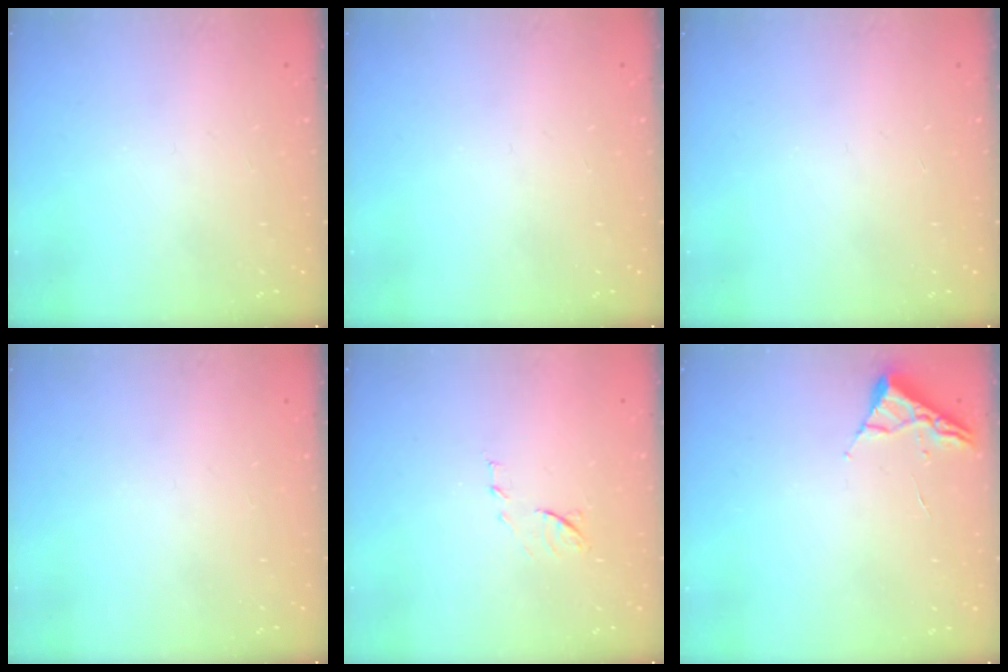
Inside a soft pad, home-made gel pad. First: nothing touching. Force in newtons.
{"total": 0.0}
{"total": 0.0}
{"total": 0.0}
{"total": 7.9, "press": 7.9, "slide": 0.7}
{"total": 2.6, "press": 2.6, "slide": 0.3}